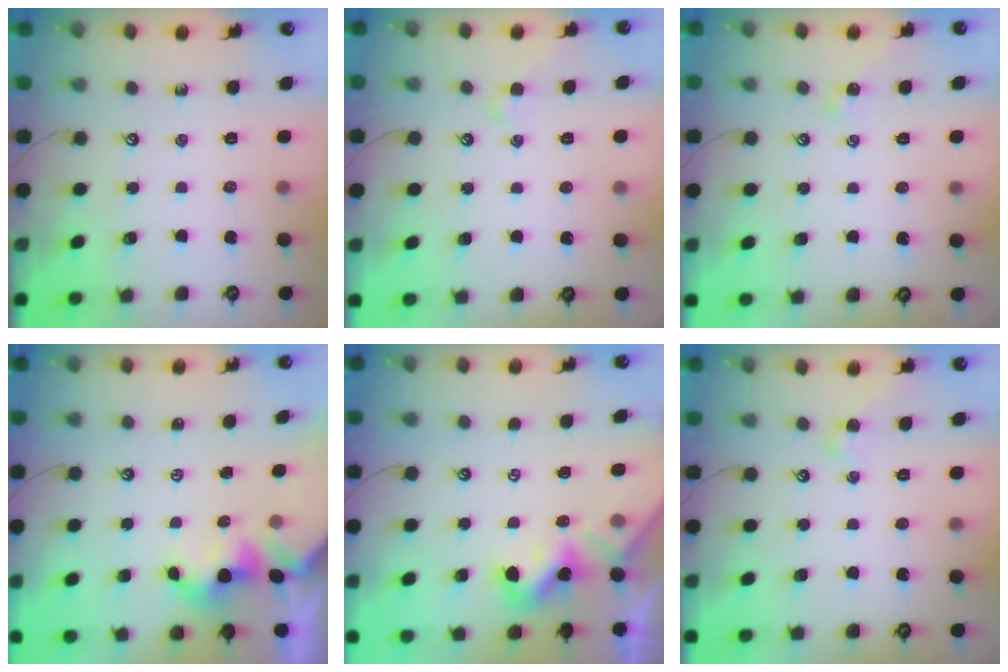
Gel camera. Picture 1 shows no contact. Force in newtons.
{"total": 2.0, "press": 2.0, "slide": 0.4}
{"total": 2.1, "press": 2.0, "slide": 0.6}
{"total": 1.5, "press": 1.5, "slide": 0.2}
{"total": 2.0, "press": 2.0, "slide": 0.5}
{"total": 1.8, "press": 1.8, "slide": 0.3}